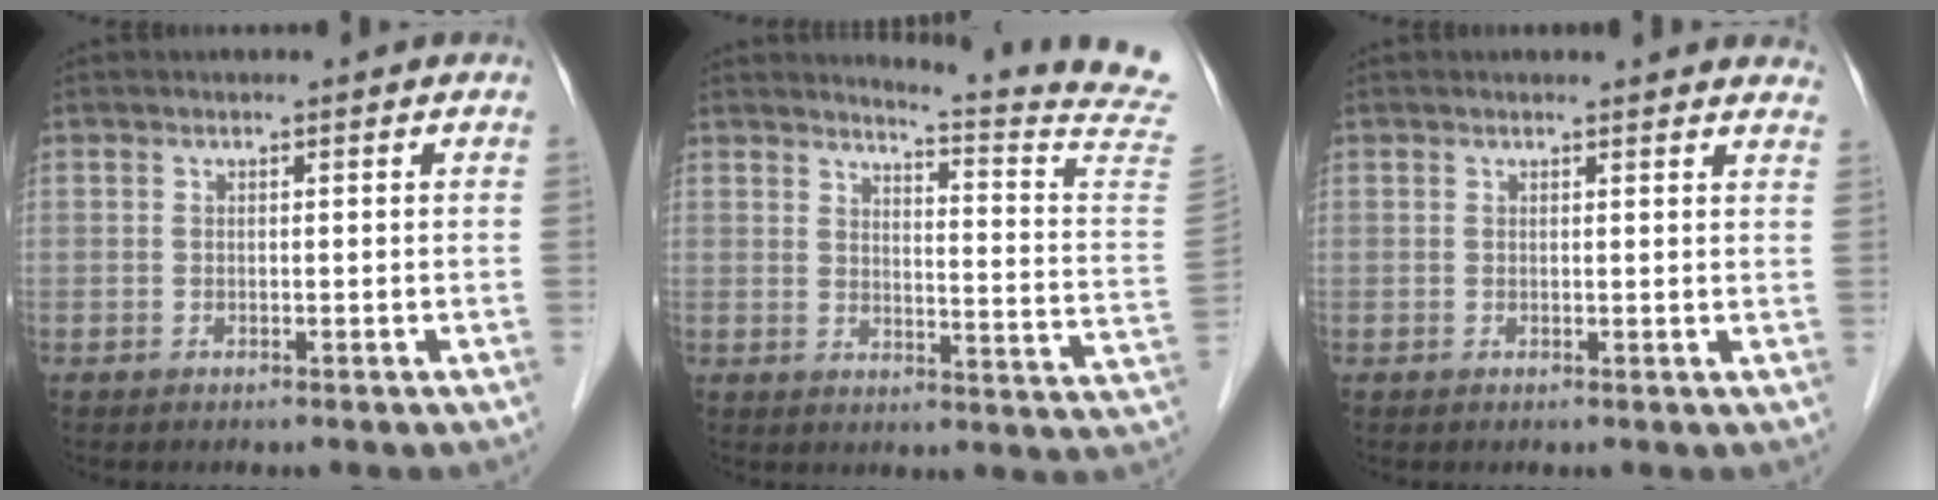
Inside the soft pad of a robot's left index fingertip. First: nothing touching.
{"total": 15.6, "force": [14.9, -2.5, 3.9], "torque": [-0.062, -0.145, 0.153]}
{"total": 8.9, "force": [8.5, 1.6, 1.8], "torque": [0.006, -0.004, 0.066]}